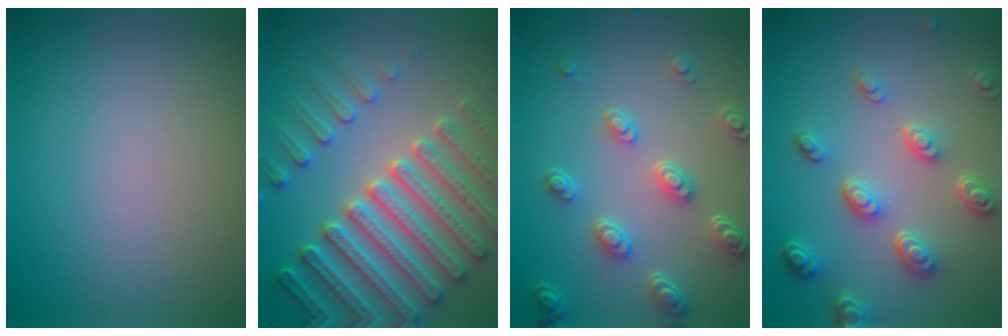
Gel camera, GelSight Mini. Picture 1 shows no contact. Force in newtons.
{"total": 7.4, "press": 7.2, "slide": 2.0}
{"total": 4.6, "press": 3.6, "slide": 2.8}
{"total": 4.8, "press": 3.7, "slide": 3.0}